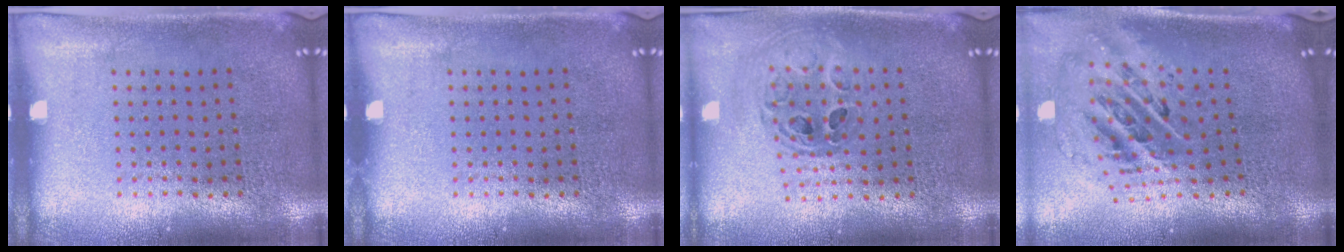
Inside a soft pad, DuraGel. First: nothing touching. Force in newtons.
{"total": 0.0}
{"total": 0.7, "press": 0.7, "slide": 0.1}
{"total": 2.8, "press": 1.9, "slide": 2.0}